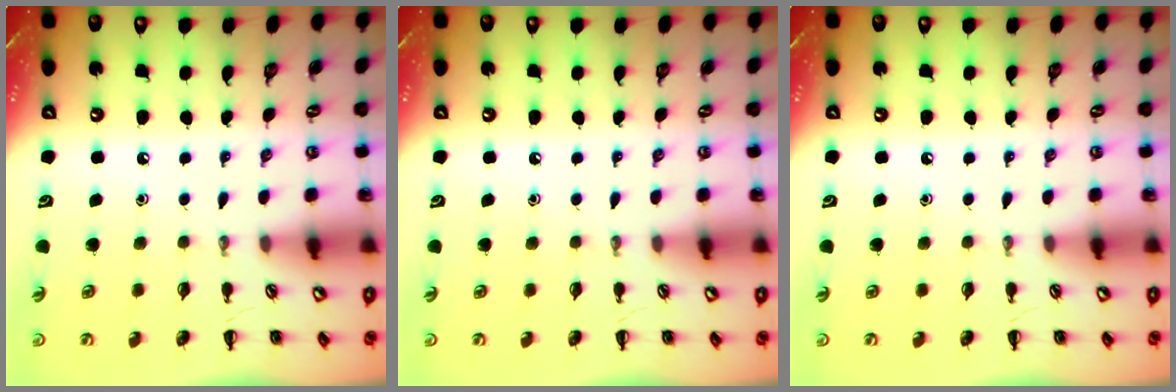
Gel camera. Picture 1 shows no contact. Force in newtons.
{"total": 0.0}
{"total": 0.0}